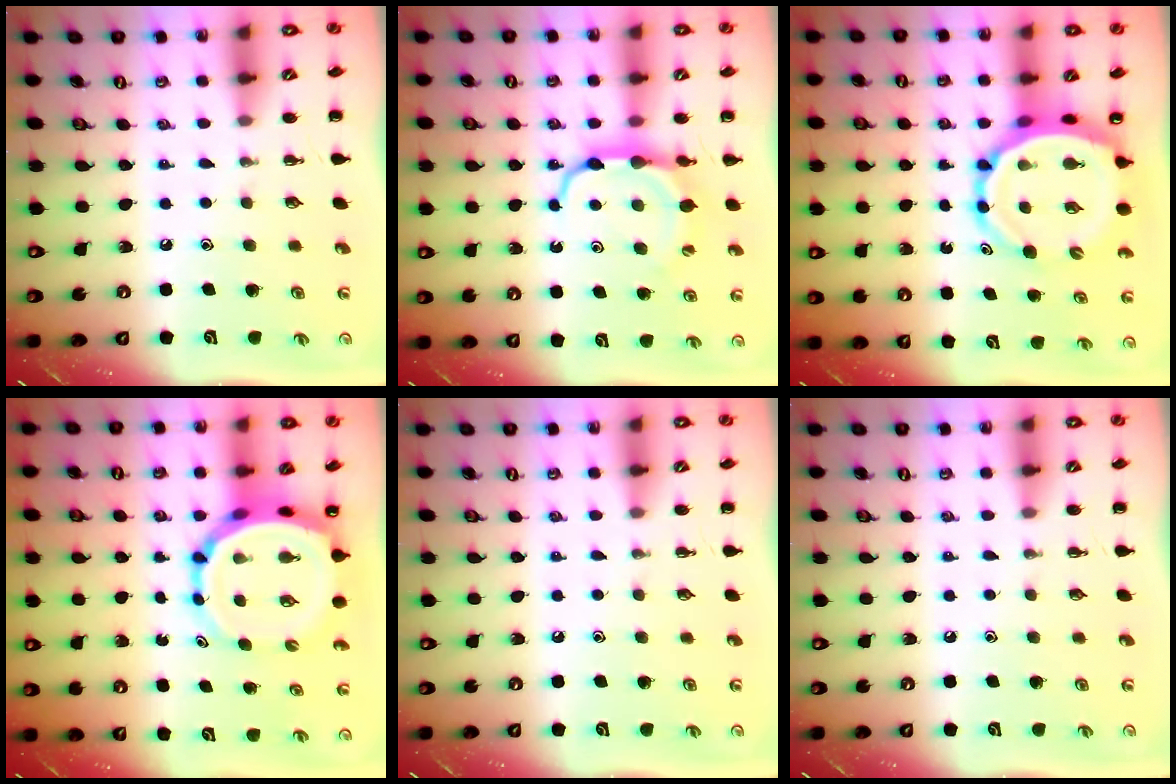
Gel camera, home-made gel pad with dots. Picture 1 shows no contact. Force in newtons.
{"total": 8.6, "press": 8.5, "slide": 1.4}
{"total": 11.0, "press": 10.4, "slide": 3.6}
{"total": 9.2, "press": 8.7, "slide": 3.0}
{"total": 0.0}
{"total": 0.0}